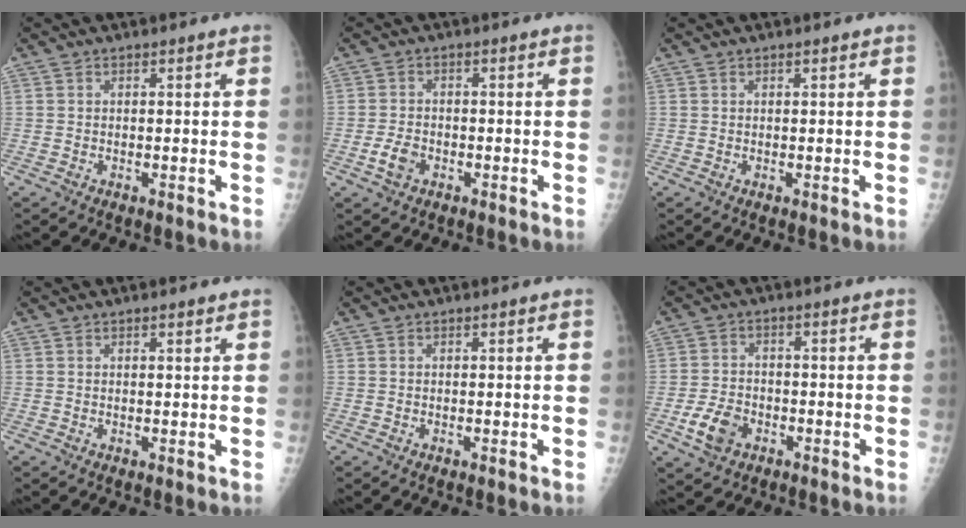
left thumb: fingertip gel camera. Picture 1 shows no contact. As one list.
[{"total": 3.5, "force": [-1.9, 2.4, 1.8], "torque": [-0.033, 0.012, -0.032]}, {"total": 0.6, "force": [0.2, 0.1, 0.6], "torque": [-0.010, 0.002, 0.002]}, {"total": 1.1, "force": [0.6, 0.3, 0.9], "torque": [-0.014, 0.000, 0.008]}, {"total": 0.0}, {"total": 6.1, "force": [-3.0, 4.3, 3.1], "torque": [-0.054, 0.016, -0.050]}]